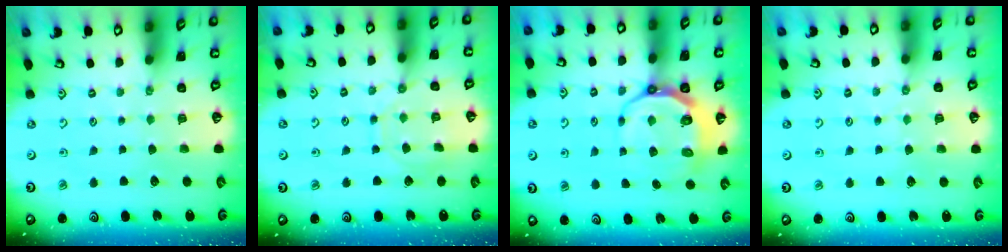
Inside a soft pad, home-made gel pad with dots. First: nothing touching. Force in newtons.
{"total": 9.2, "press": 9.2, "slide": 0.9}
{"total": 8.7, "press": 8.0, "slide": 3.4}
{"total": 2.5, "press": 2.4, "slide": 0.4}